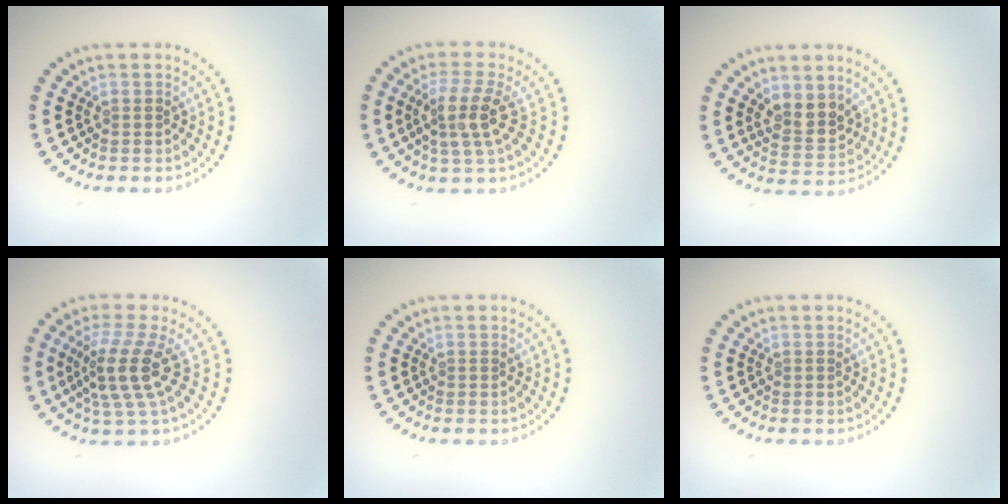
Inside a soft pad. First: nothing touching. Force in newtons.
{"total": 3.5, "press": 2.9, "slide": 1.9}
{"total": 3.1, "press": 2.9, "slide": 1.1}
{"total": 4.2, "press": 3.2, "slide": 2.8}
{"total": 0.0}
{"total": 0.0}